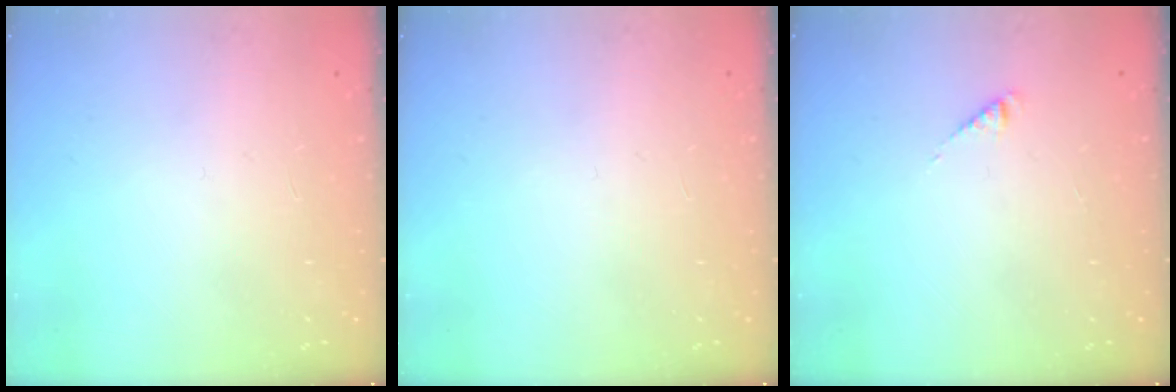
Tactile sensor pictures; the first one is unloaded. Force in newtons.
{"total": 0.0}
{"total": 2.6, "press": 2.6, "slide": 0.4}